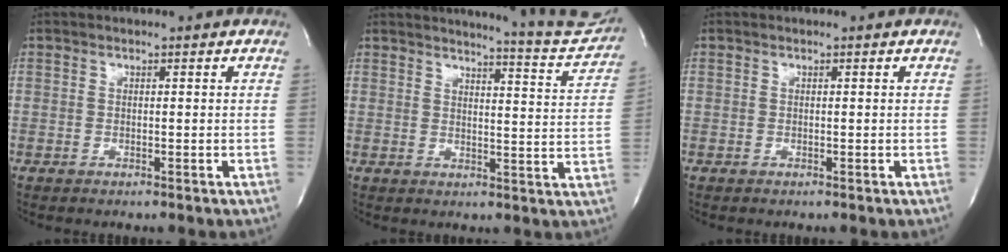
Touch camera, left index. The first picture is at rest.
{"total": 11.6, "force": [11.4, -0.7, 1.8], "torque": [-0.025, -0.069, 0.124]}
{"total": 0.0}